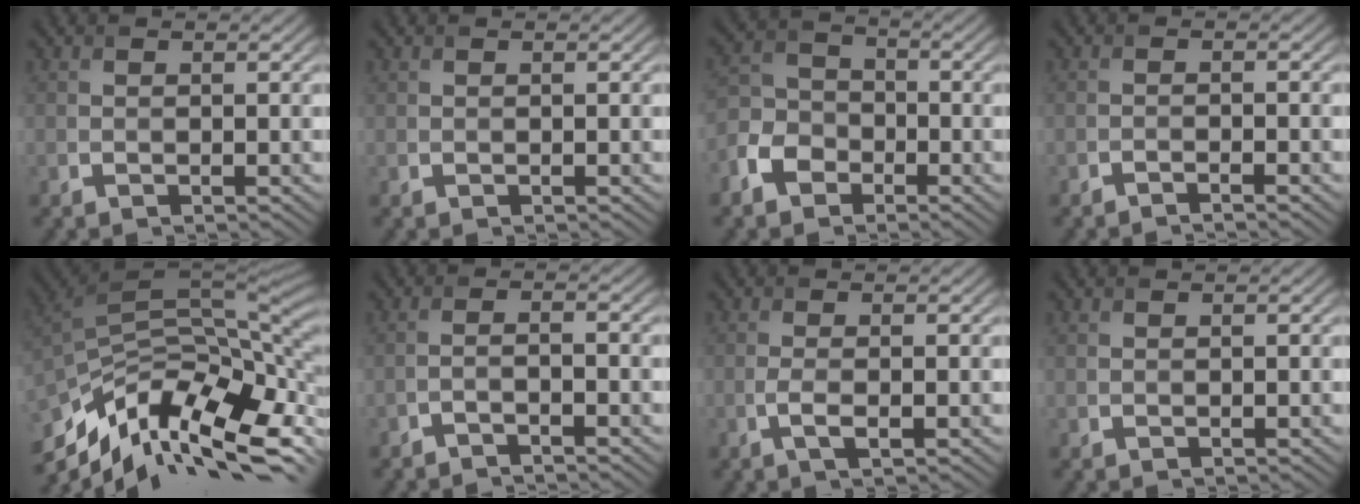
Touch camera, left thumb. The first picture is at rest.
{"total": 0.0}
{"total": 5.8, "force": [-3.4, 4.1, 2.3], "torque": [-0.063, 0.001, -0.083]}
{"total": 1.2, "force": [-1.0, 0.1, 0.6], "torque": [-0.008, -0.001, -0.025]}
{"total": 15.7, "force": [-7.9, 7.1, 11.6], "torque": [-0.259, -0.015, -0.138]}
{"total": 2.2, "force": [-1.9, 0.2, 1.2], "torque": [-0.017, 0.005, -0.047]}
{"total": 2.1, "force": [-0.7, 0.5, 1.9], "torque": [-0.041, 0.000, -0.017]}
{"total": 0.0}